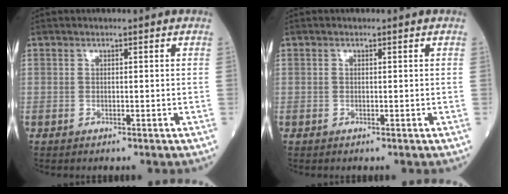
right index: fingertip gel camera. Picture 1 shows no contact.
{"total": 0.0}